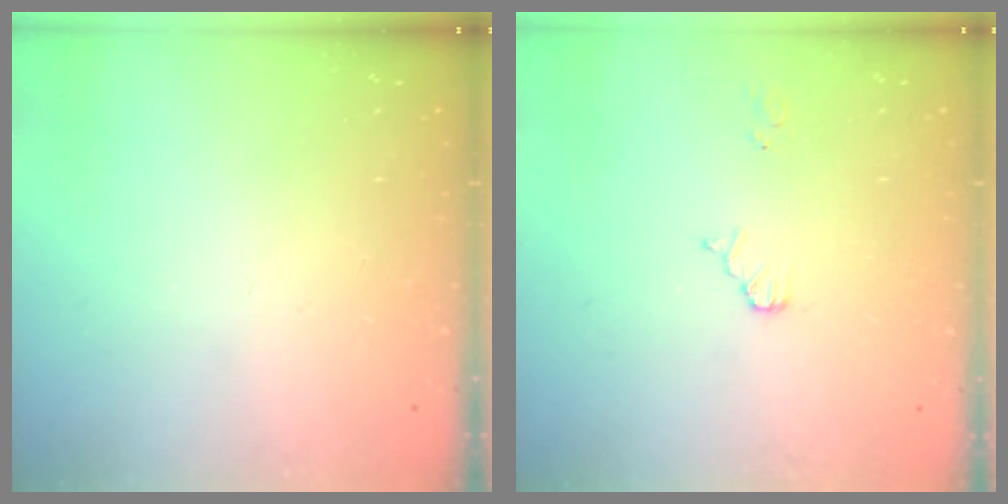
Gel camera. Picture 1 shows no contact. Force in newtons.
{"total": 2.9, "press": 2.8, "slide": 0.4}